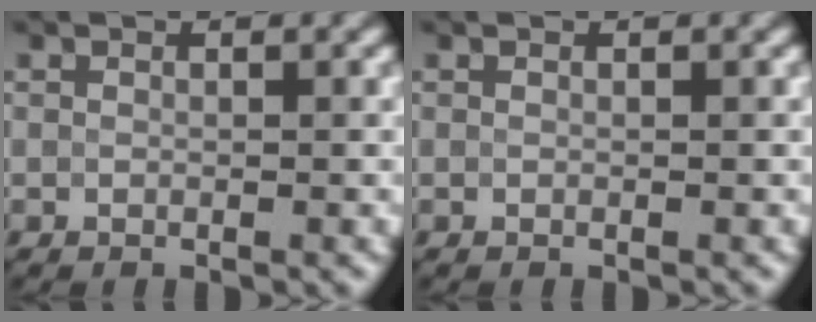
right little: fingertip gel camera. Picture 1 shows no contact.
{"total": 0.0}